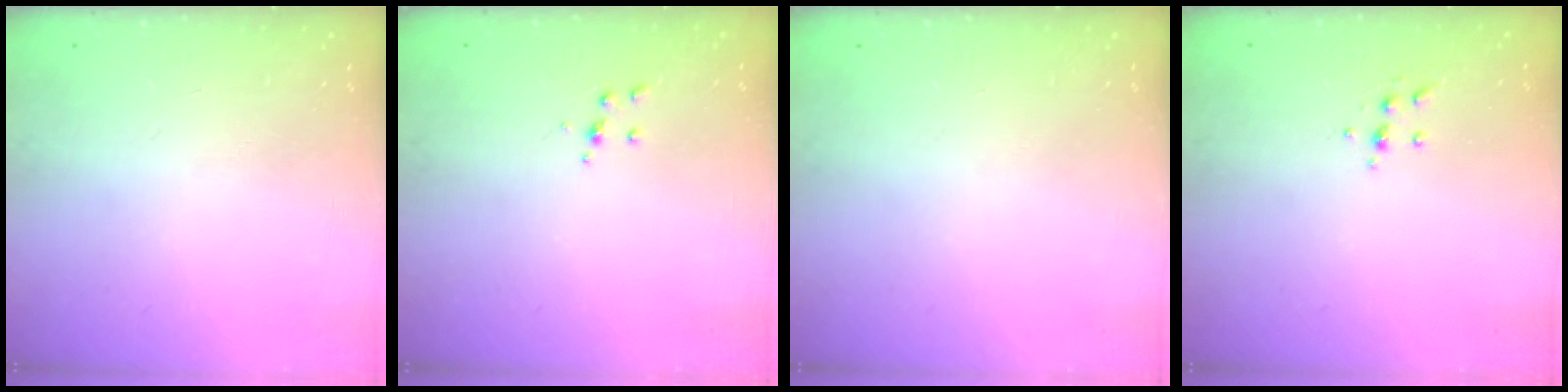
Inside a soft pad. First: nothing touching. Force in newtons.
{"total": 3.5, "press": 3.4, "slide": 0.4}
{"total": 0.0}
{"total": 3.9, "press": 3.8, "slide": 0.8}